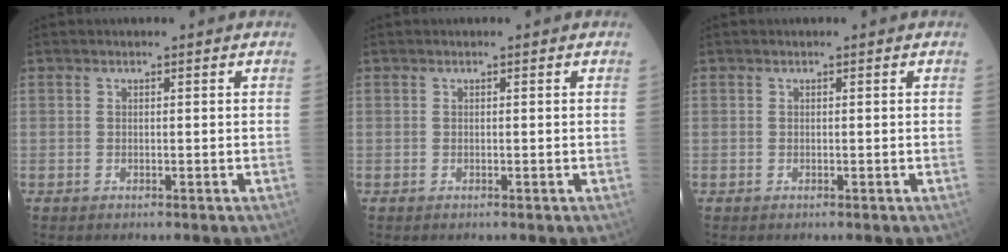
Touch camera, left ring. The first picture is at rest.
{"total": 0.0}
{"total": 0.0}